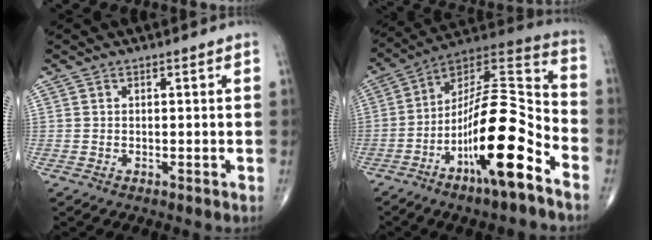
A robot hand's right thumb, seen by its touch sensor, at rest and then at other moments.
{"total": 21.0, "force": [-9.6, 5.2, 18.0], "torque": [-0.322, 0.072, -0.164]}